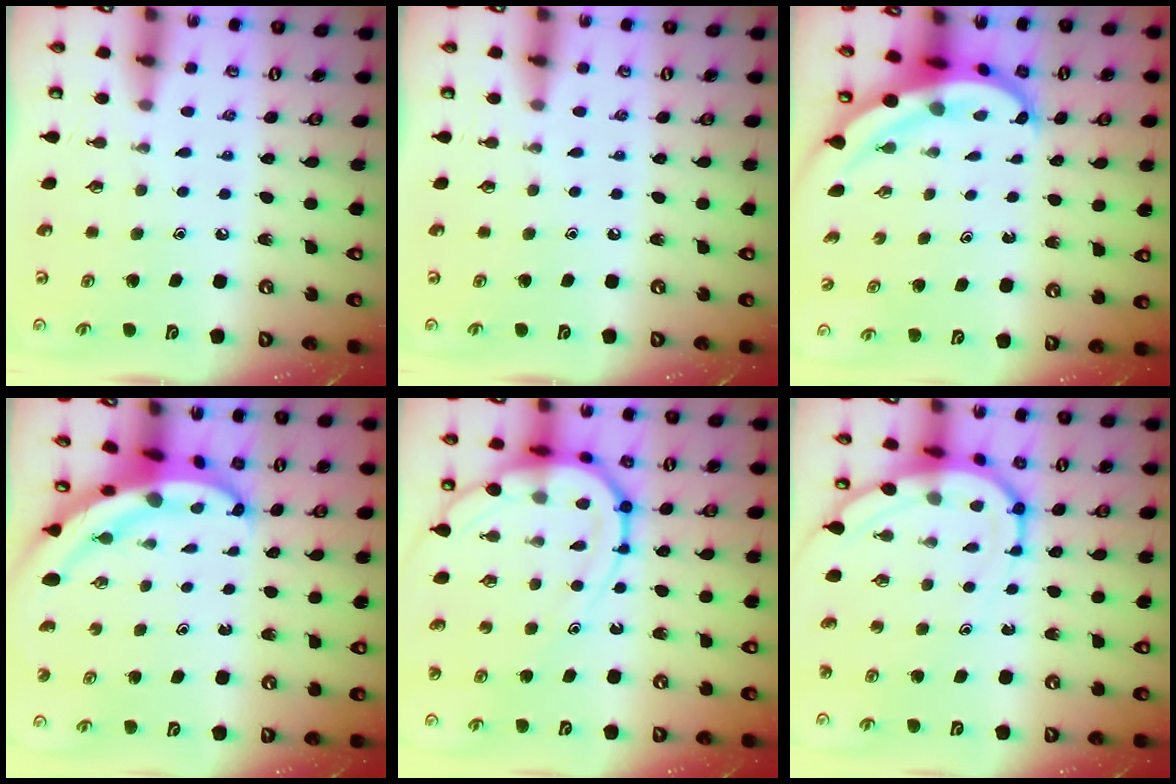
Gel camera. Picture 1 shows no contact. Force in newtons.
{"total": 0.0}
{"total": 5.3, "press": 5.2, "slide": 0.5}
{"total": 5.7, "press": 5.7, "slide": 0.7}
{"total": 13.8, "press": 13.7, "slide": 1.3}
{"total": 9.2, "press": 9.1, "slide": 0.8}